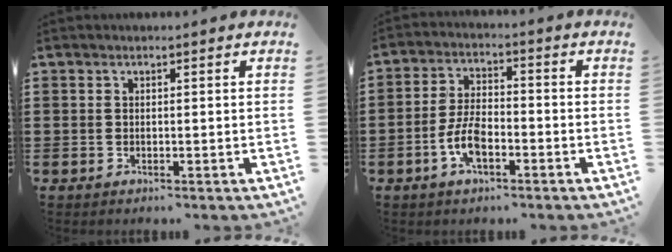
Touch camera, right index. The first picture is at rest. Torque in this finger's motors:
{"motor_torque": [2.14, 0.00, 0.76, 0.19]}